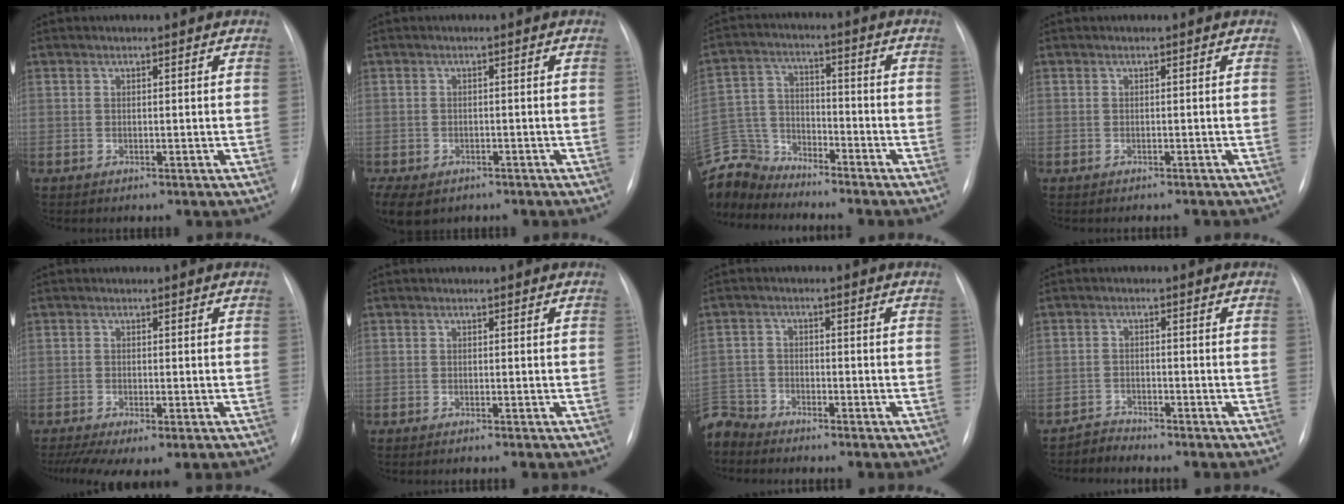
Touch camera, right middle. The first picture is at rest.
{"total": 14.4, "force": [-8.0, 10.4, 6.0], "torque": [-0.181, -0.017, -0.095]}
{"total": 10.9, "force": [-10.6, 2.3, 0.7], "torque": [-0.025, 0.016, -0.208]}
{"total": 2.4, "force": [-2.3, 0.3, 0.7], "torque": [-0.008, -0.003, -0.027]}
{"total": 7.4, "force": [-4.6, 2.3, 5.3], "torque": [-0.094, -0.016, -0.074]}
{"total": 0.8, "force": [-0.6, -0.2, 0.5], "torque": [-0.005, -0.002, -0.007]}
{"total": 5.0, "force": [-4.9, 1.1, -0.4], "torque": [0.014, -0.007, -0.099]}
{"total": 2.1, "force": [-1.9, -0.1, -0.9], "torque": [0.025, -0.012, -0.037]}